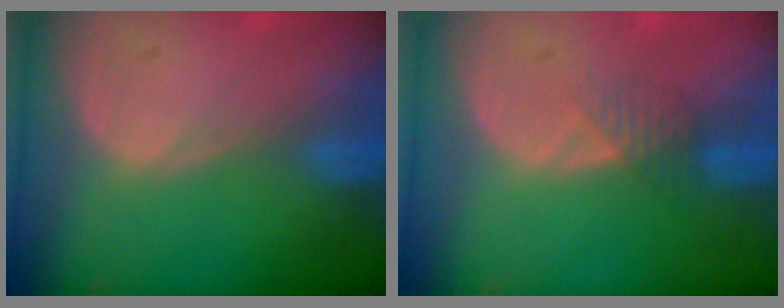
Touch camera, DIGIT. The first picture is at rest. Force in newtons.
{"total": 2.3, "press": 2.1, "slide": 1.0}